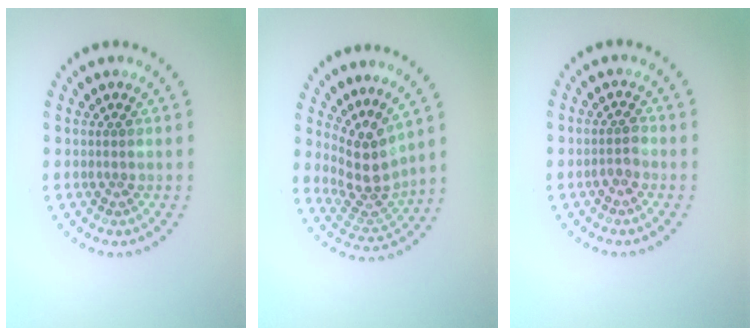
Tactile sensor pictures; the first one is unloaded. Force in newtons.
{"total": 4.0, "press": 3.1, "slide": 2.5}
{"total": 1.1, "press": 1.0, "slide": 0.5}